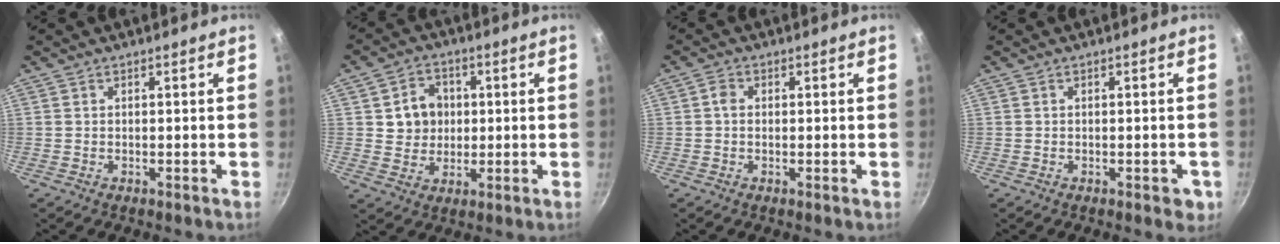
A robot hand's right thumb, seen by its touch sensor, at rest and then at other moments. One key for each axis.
{"total": 7.8, "fx": 1.2, "fy": 6.9, "fz": 3.5, "tx": -0.020, "ty": 0.000, "tz": 0.021}
{"total": 1.9, "fx": 0.1, "fy": 1.3, "fz": 1.3, "tx": -0.021, "ty": 0.001, "tz": -0.004}
{"total": 2.3, "fx": -1.0, "fy": 1.1, "fz": 1.8, "tx": -0.011, "ty": 0.004, "tz": -0.009}